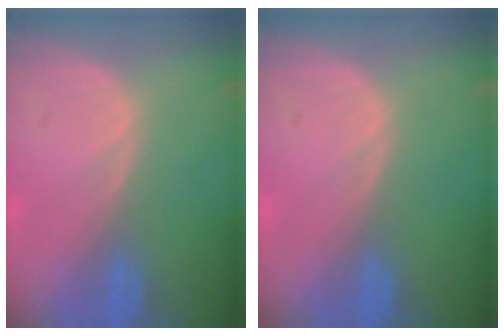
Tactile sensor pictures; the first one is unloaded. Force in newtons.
{"total": 0.0}